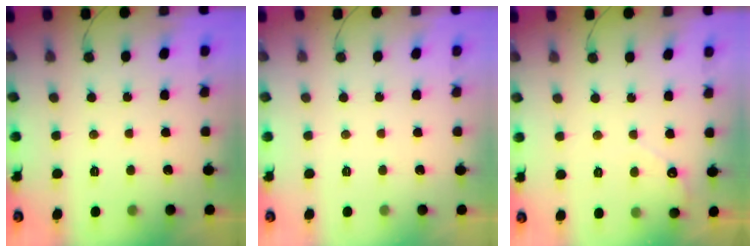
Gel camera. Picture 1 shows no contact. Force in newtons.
{"total": 0.0}
{"total": 2.6, "press": 2.6, "slide": 0.2}